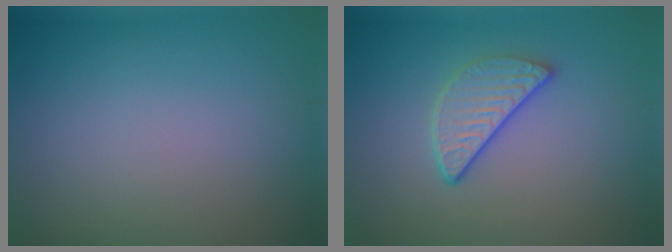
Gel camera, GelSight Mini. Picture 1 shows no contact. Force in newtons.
{"total": 3.3, "press": 2.6, "slide": 2.0}